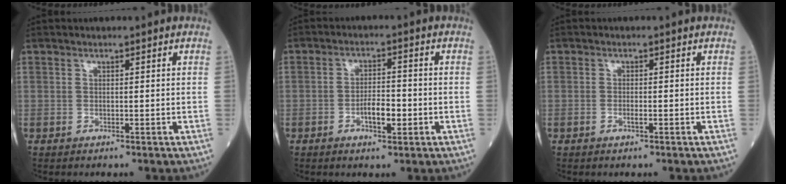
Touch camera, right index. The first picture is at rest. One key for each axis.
{"total": 4.3, "fx": -1.4, "fy": 1.4, "fz": 3.8, "tx": -0.062, "ty": 0.004, "tz": -0.023}
{"total": 1.0, "fx": -0.5, "fy": 0.2, "fz": 0.8, "tx": -0.020, "ty": 0.000, "tz": -0.009}